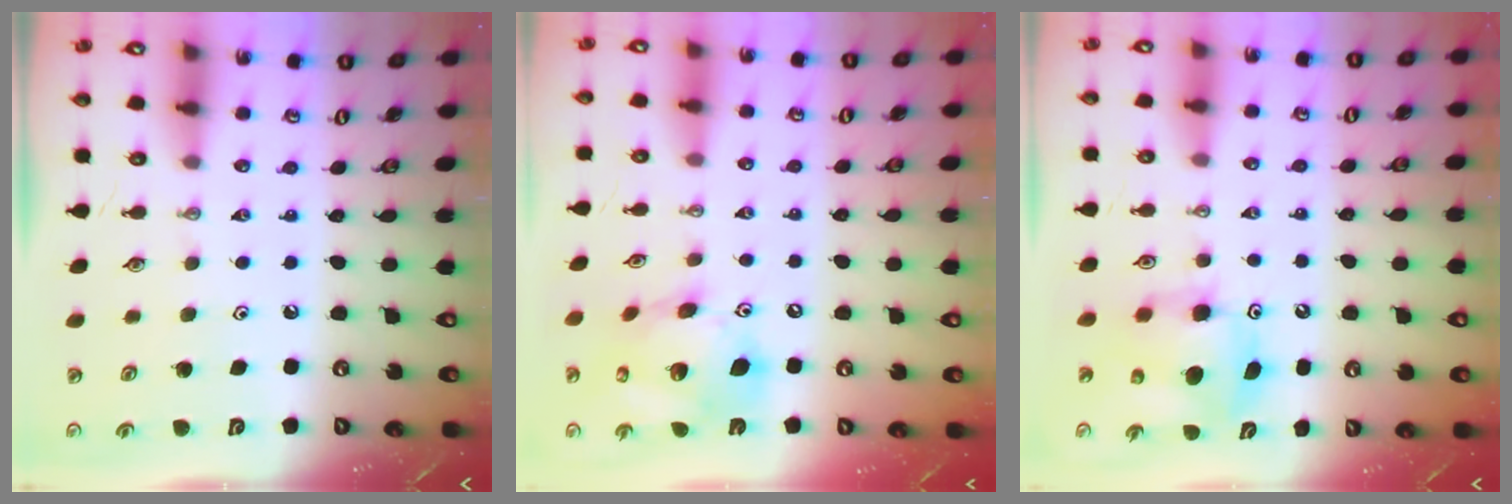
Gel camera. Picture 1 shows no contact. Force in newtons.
{"total": 17.9, "press": 17.6, "slide": 3.4}
{"total": 8.0, "press": 8.0, "slide": 0.4}